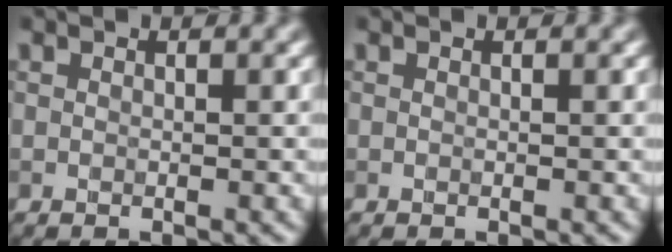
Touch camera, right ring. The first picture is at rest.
{"total": 0.0}